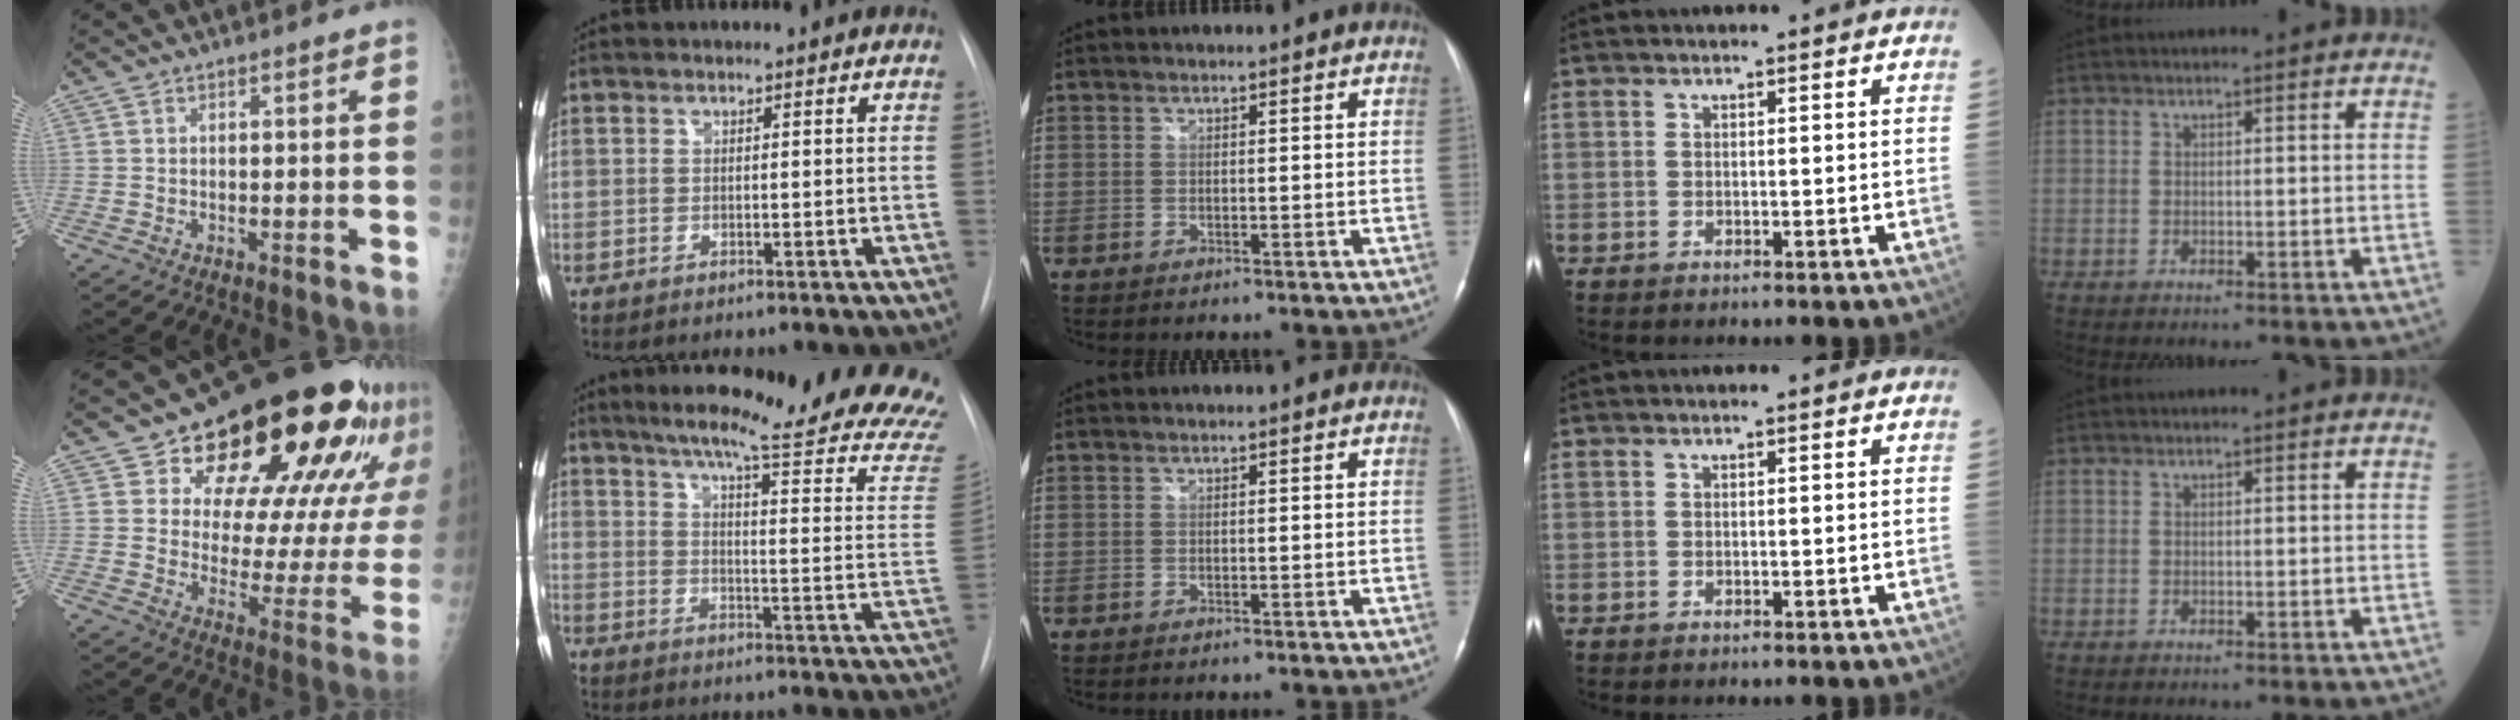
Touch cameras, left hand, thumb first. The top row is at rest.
{"thumb": {"total": 27.5, "force": [17.2, 13.1, 17.0], "torque": [-0.202, -0.064, 0.230]}, "index": {"total": 29.2, "force": [25.0, 1.4, 14.9], "torque": [-0.185, -0.100, 0.300]}}